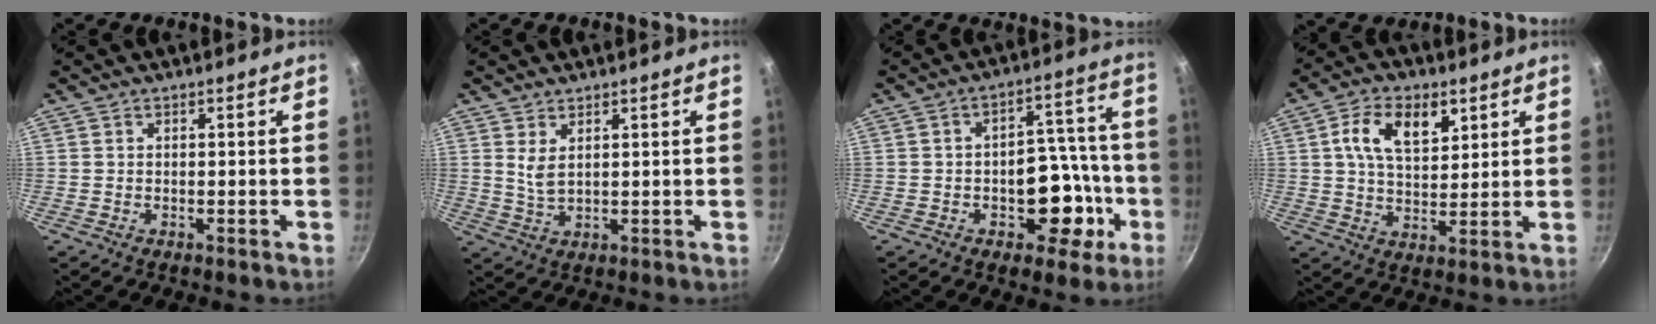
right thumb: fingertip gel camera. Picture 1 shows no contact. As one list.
[{"total": 3.2, "force": [1.3, 1.3, 2.6], "torque": [-0.053, -0.012, 0.034]}, {"total": 13.4, "force": [-4.0, 8.1, 9.8], "torque": [-0.084, 0.053, -0.051]}, {"total": 10.9, "force": [4.2, 6.2, 7.9], "torque": [-0.122, -0.010, 0.075]}]